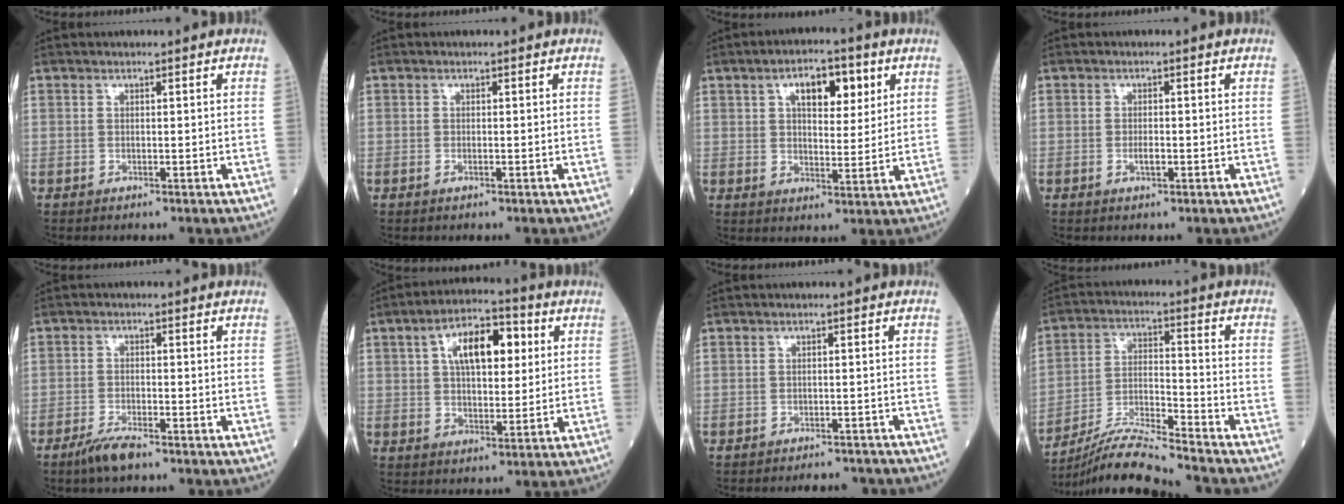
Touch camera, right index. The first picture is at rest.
{"total": 0.6, "force": [-0.2, 0.1, 0.5], "torque": [-0.013, -0.001, -0.004]}
{"total": 8.0, "force": [3.5, 3.5, 6.3], "torque": [-0.095, 0.011, 0.055]}
{"total": 1.5, "force": [-0.5, 0.4, 1.3], "torque": [-0.021, 0.001, -0.008]}
{"total": 4.0, "force": [-3.0, 0.7, 2.5], "torque": [-0.056, -0.005, -0.057]}
{"total": 10.8, "force": [3.4, 4.9, 9.0], "torque": [-0.152, 0.028, 0.054]}
{"total": 5.5, "force": [-5.3, 1.2, 1.2], "torque": [-0.010, -0.005, -0.061]}
{"total": 12.1, "force": [-11.2, -1.0, 4.4], "torque": [-0.083, -0.005, -0.207]}